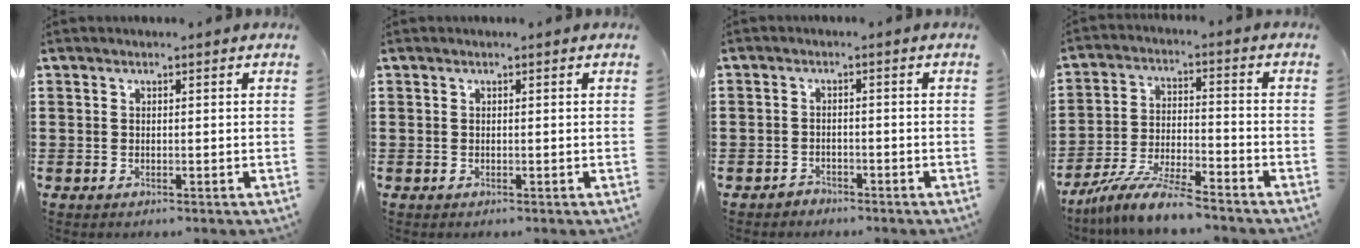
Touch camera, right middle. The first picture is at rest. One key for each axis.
{"total": 0.0}
{"total": 1.9, "fx": -1.7, "fy": 0.7, "fz": -0.2, "tx": -0.001, "ty": 0.005, "tz": -0.040}
{"total": 8.3, "fx": -7.5, "fy": 0.4, "fz": 3.5, "tx": -0.073, "ty": 0.002, "tz": -0.145}